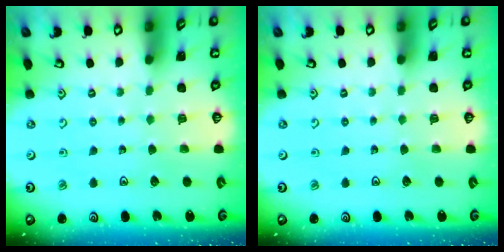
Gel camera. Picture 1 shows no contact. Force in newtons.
{"total": 0.0}